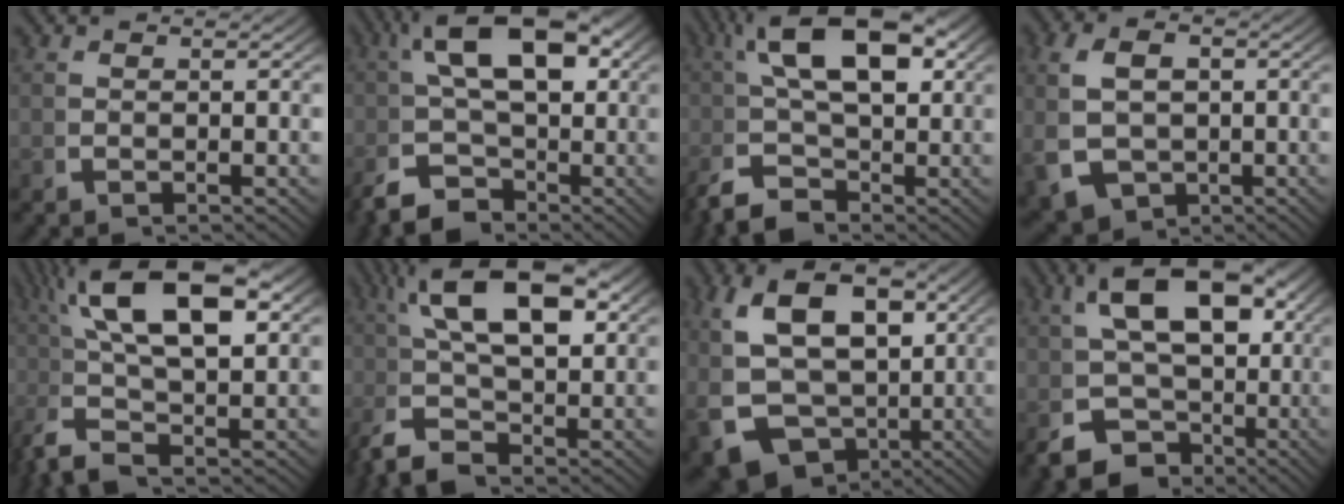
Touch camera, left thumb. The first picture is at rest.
{"total": 9.0, "force": [-0.1, 5.2, 7.3], "torque": [-0.120, -0.006, -0.002]}
{"total": 10.0, "force": [0.3, 5.4, 8.4], "torque": [-0.146, -0.002, 0.006]}
{"total": 8.3, "force": [-1.3, 6.5, 5.0], "torque": [-0.117, -0.032, -0.003]}
{"total": 12.1, "force": [1.0, 6.1, 10.4], "torque": [-0.193, -0.009, 0.022]}
{"total": 11.0, "force": [0.5, 5.8, 9.3], "torque": [-0.163, -0.005, 0.010]}
{"total": 14.0, "force": [-1.9, 11.0, 8.6], "torque": [-0.197, -0.055, -0.016]}
{"total": 12.6, "force": [-0.8, 9.1, 8.6], "torque": [-0.160, -0.032, -0.003]}